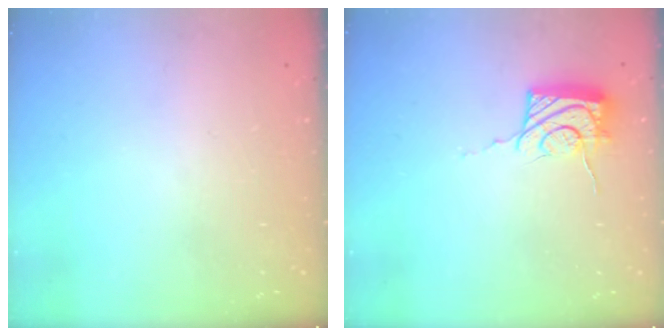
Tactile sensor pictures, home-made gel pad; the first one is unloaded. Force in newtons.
{"total": 12.2, "press": 12.0, "slide": 1.8}